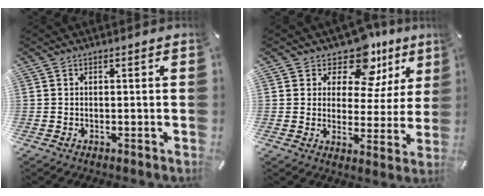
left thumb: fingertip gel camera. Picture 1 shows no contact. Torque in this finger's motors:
{"motor_torque": [0.60, -0.31, 0.26, -0.16, 0.00]}